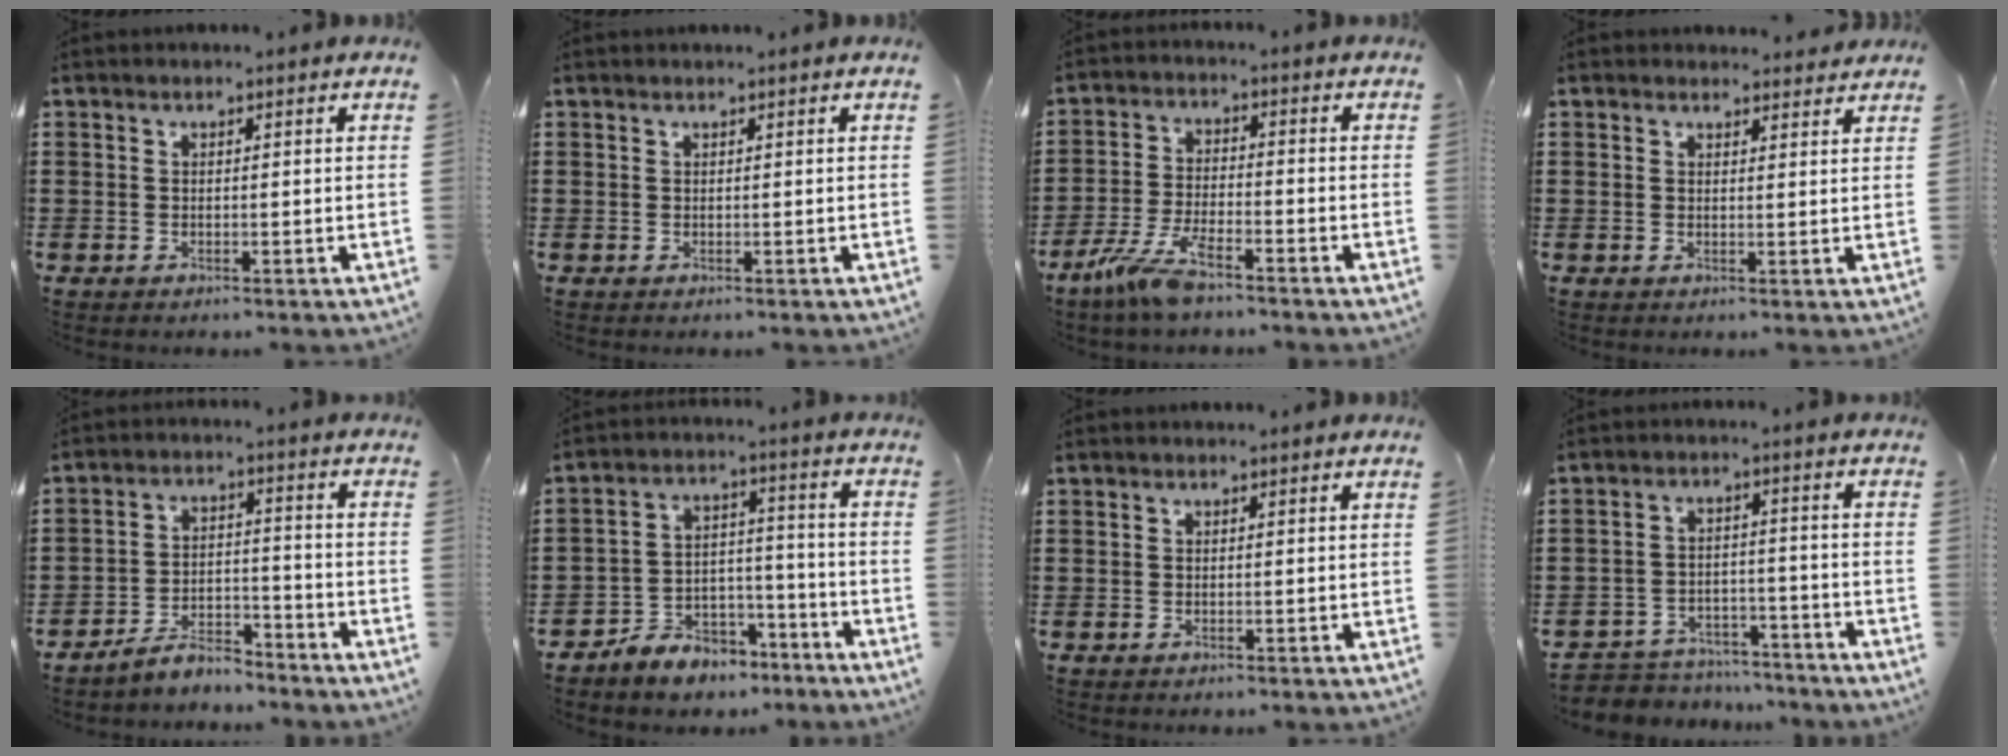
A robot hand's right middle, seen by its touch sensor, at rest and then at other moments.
{"total": 0.0}
{"total": 6.8, "force": [-5.1, 0.8, 4.4], "torque": [-0.105, -0.016, -0.098]}
{"total": 1.7, "force": [1.6, 0.4, -0.1], "torque": [0.006, 0.000, 0.030]}
{"total": 5.4, "force": [-5.2, 0.8, 1.0], "torque": [-0.019, 0.007, -0.102]}
{"total": 5.5, "force": [-5.1, 2.0, 0.4], "torque": [-0.011, 0.014, -0.102]}
{"total": 0.0}
{"total": 4.4, "force": [-4.4, 0.9, -0.1], "torque": [-0.014, 0.004, -0.094]}